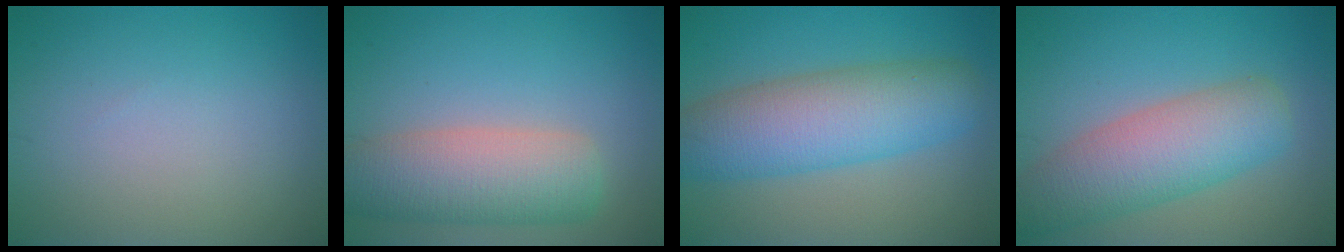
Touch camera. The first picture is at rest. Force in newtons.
{"total": 6.8, "press": 6.8, "slide": 0.5}
{"total": 8.4, "press": 8.4, "slide": 0.2}
{"total": 7.2, "press": 7.2, "slide": 0.3}